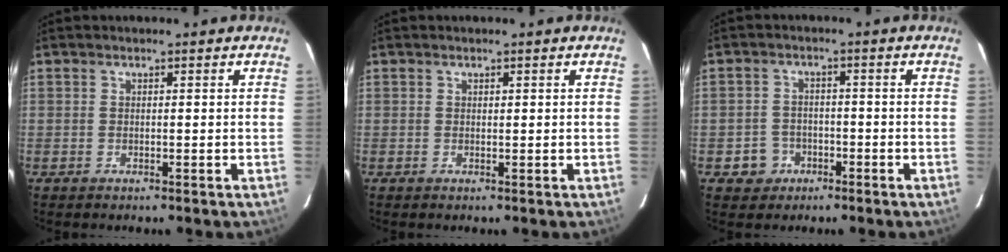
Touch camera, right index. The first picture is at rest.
{"total": 0.0}
{"total": 3.8, "force": [-1.8, 3.4, 0.4], "torque": [-0.002, 0.013, -0.025]}